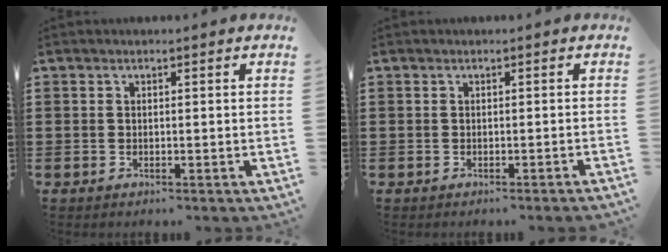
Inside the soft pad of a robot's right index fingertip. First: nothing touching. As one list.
[{"total": 0.6, "force": [-0.4, -0.1, 0.3], "torque": [-0.007, -0.003, -0.008]}]